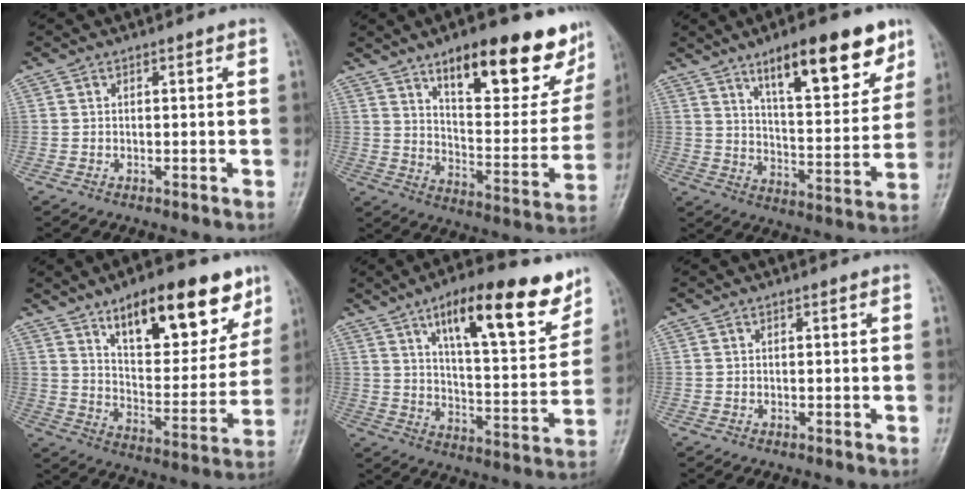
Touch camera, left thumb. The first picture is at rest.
{"total": 22.8, "force": [14.5, 8.4, 15.6], "torque": [-0.156, -0.064, 0.211]}
{"total": 17.7, "force": [10.8, 5.7, 12.8], "torque": [-0.148, -0.053, 0.169]}
{"total": 20.4, "force": [12.4, 8.5, 13.9], "torque": [-0.150, -0.056, 0.197]}
{"total": 19.4, "force": [11.5, 6.2, 14.3], "torque": [-0.170, -0.052, 0.179]}
{"total": 0.0}